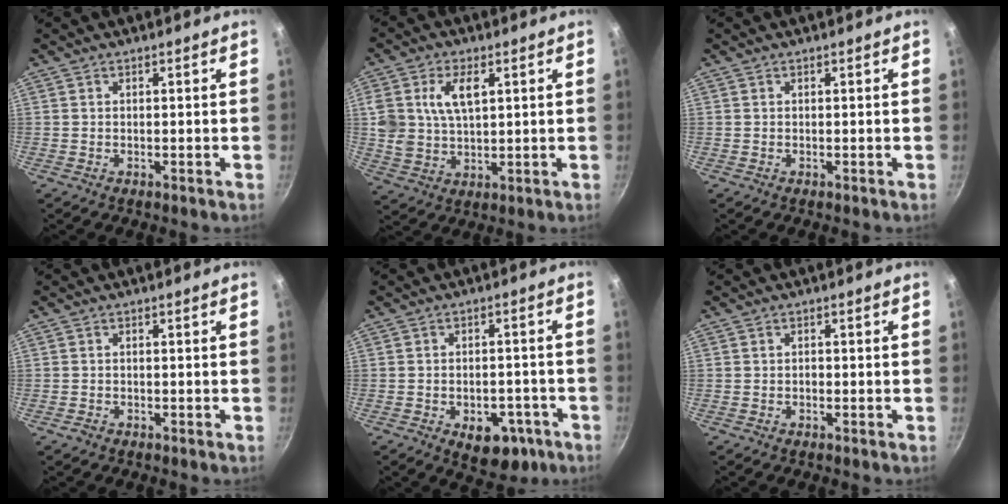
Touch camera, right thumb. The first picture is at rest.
{"total": 9.1, "force": [2.8, 5.4, 6.8], "torque": [-0.124, -0.002, 0.061]}
{"total": 0.0}
{"total": 0.9, "force": [-0.7, 0.6, 0.3], "torque": [-0.006, 0.001, -0.014]}
{"total": 8.6, "force": [-4.2, 5.2, 5.5], "torque": [-0.054, 0.023, -0.050]}
{"total": 0.7, "force": [-0.3, 0.5, 0.4], "torque": [-0.001, 0.003, -0.009]}